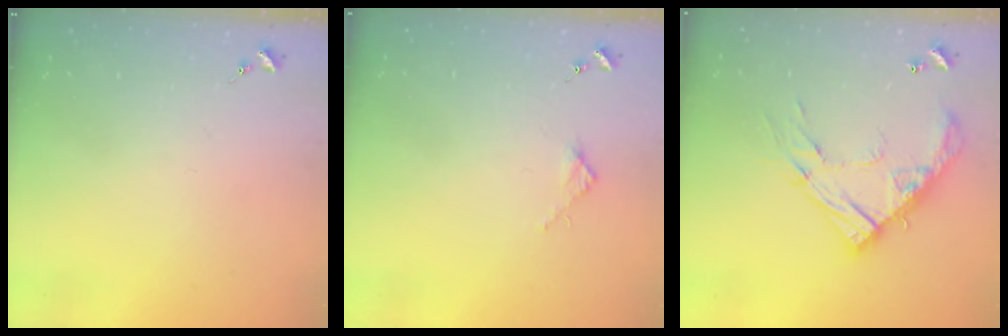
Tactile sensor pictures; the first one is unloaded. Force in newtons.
{"total": 2.7, "press": 2.7, "slide": 0.3}
{"total": 18.0, "press": 17.9, "slide": 1.6}